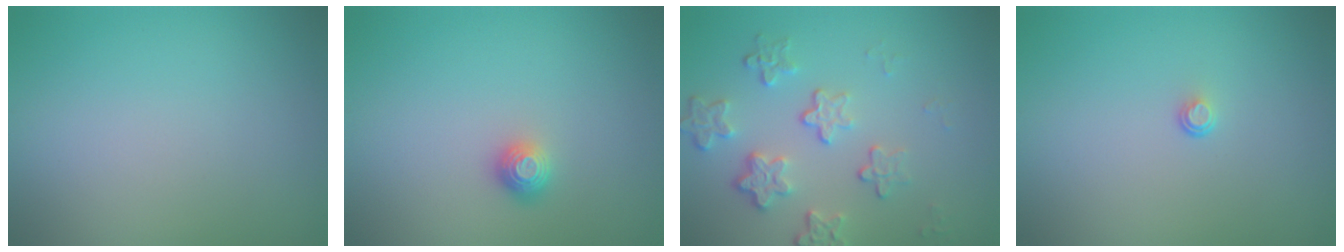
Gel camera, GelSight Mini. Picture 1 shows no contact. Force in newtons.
{"total": 1.2, "press": 1.0, "slide": 0.5}
{"total": 4.1, "press": 3.0, "slide": 2.8}
{"total": 0.5, "press": 0.3, "slide": 0.5}